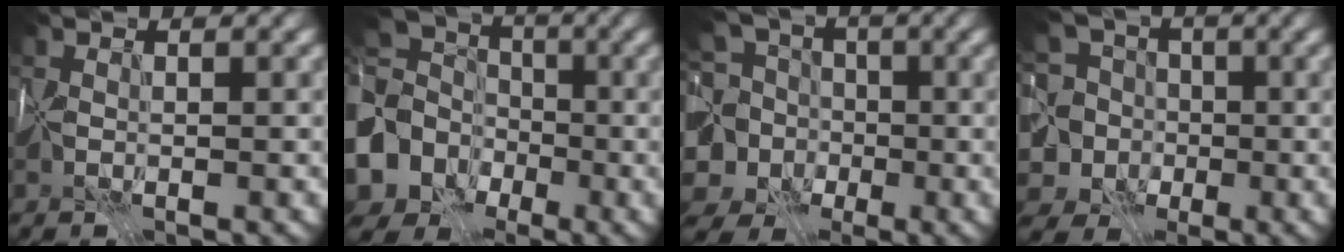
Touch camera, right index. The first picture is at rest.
{"total": 15.2, "force": [-4.7, 12.7, 6.8], "torque": [-0.180, -0.020, -0.103]}
{"total": 12.1, "force": [-2.6, 10.7, 5.0], "torque": [-0.128, 0.010, -0.075]}
{"total": 11.6, "force": [-3.2, 10.6, 3.5], "torque": [-0.095, 0.013, -0.086]}